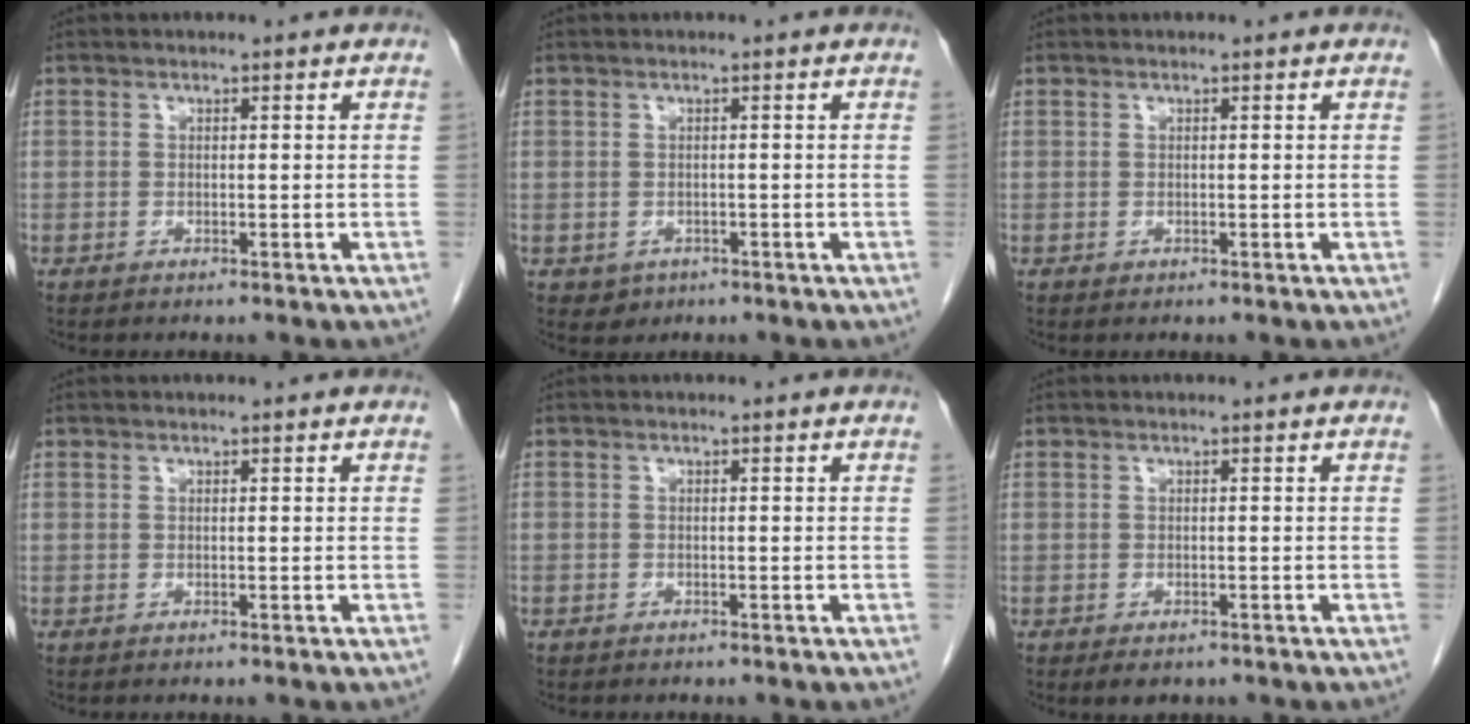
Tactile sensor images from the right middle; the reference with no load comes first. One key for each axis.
{"total": 1.9, "fx": -0.8, "fy": 1.7, "fz": 0.4, "tx": -0.004, "ty": 0.006, "tz": -0.003}
{"total": 0.0}
{"total": 0.0}
{"total": 0.8, "fx": -0.7, "fy": 0.5, "fz": 0.1, "tx": -0.004, "ty": 0.002, "tz": -0.009}
{"total": 2.4, "fx": -1.7, "fy": 1.2, "fz": 1.2, "tx": -0.013, "ty": -0.002, "tz": -0.017}